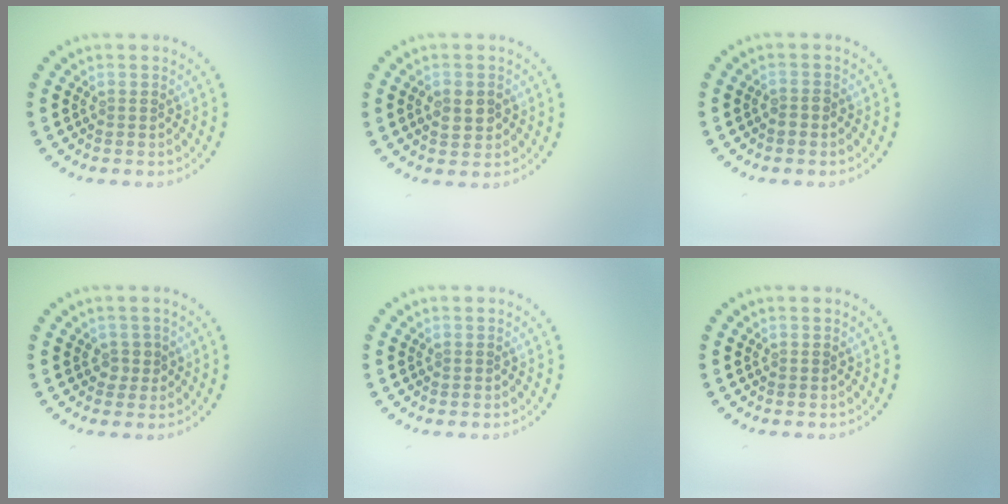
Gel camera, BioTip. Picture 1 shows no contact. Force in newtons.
{"total": 2.2, "press": 2.2, "slide": 0.1}
{"total": 0.9, "press": 0.8, "slide": 0.3}
{"total": 1.3, "press": 1.0, "slide": 0.8}
{"total": 0.0}
{"total": 0.0}